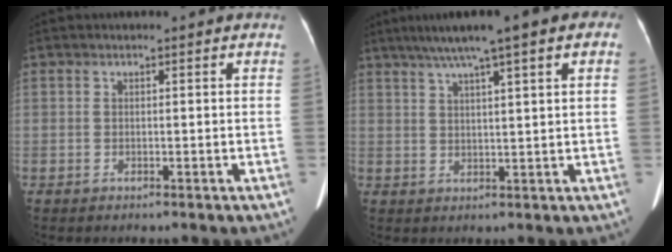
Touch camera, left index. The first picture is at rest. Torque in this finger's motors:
{"motor_torque": [1.02, -1.13, 0.21, 0.15]}